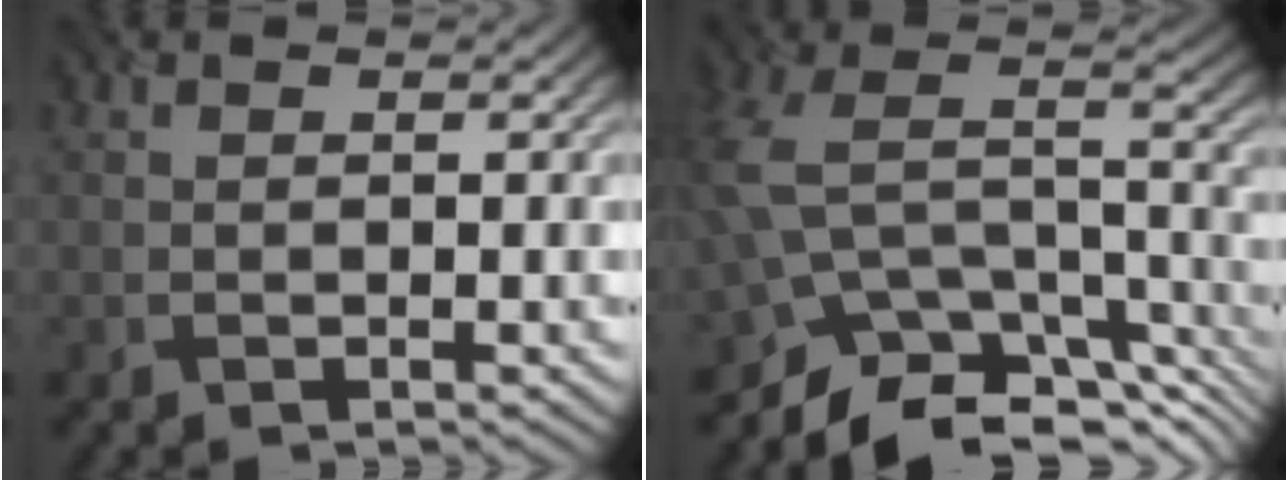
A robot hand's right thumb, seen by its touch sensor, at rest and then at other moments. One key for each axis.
{"total": 12.1, "fx": -8.1, "fy": 6.4, "fz": 6.2, "tx": -0.134, "ty": -0.008, "tz": -0.140}